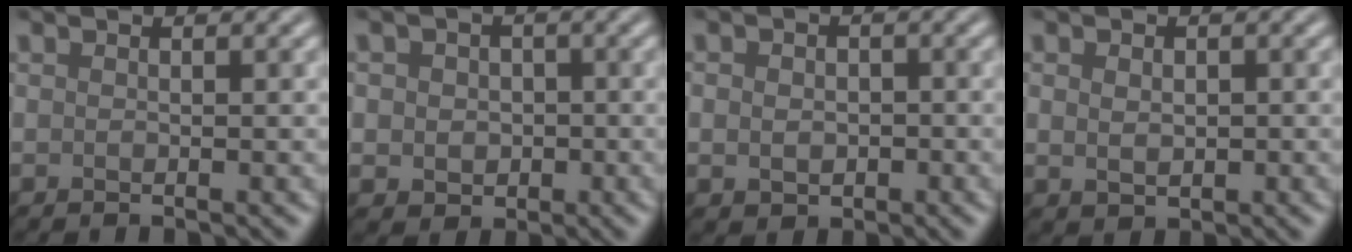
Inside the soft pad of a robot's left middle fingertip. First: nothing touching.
{"total": 3.5, "force": [0.0, 3.1, 1.7], "torque": [-0.016, 0.007, -0.014]}
{"total": 2.5, "force": [-0.3, 2.1, 1.4], "torque": [-0.009, -0.007, -0.007]}
{"total": 1.8, "force": [0.2, 1.4, 1.2], "torque": [-0.018, -0.002, 0.007]}